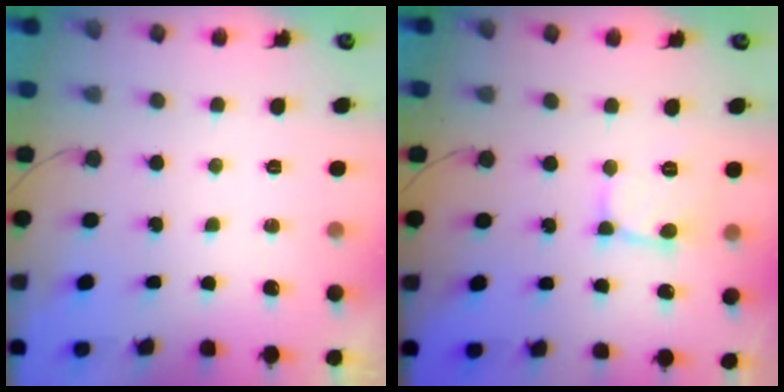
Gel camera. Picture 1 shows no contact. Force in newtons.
{"total": 3.5, "press": 3.4, "slide": 0.5}